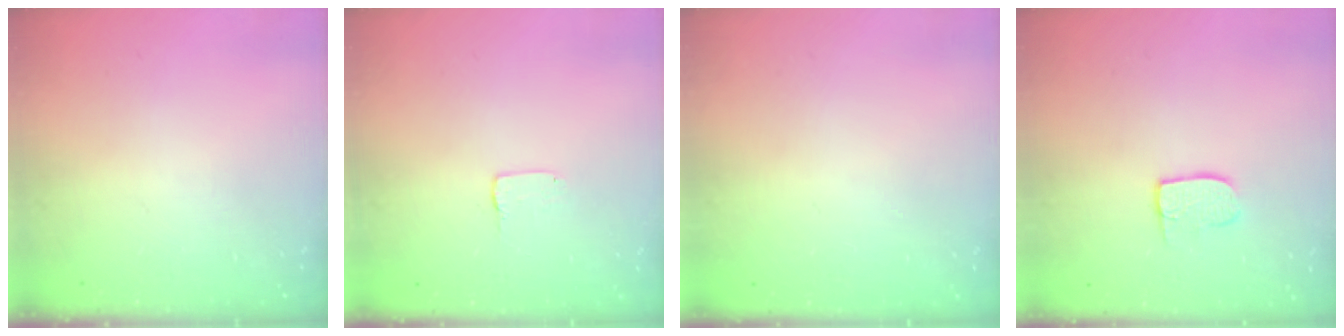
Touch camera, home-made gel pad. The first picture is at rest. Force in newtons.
{"total": 1.0, "press": 1.0, "slide": 0.1}
{"total": 0.0}
{"total": 7.0, "press": 7.0, "slide": 0.3}